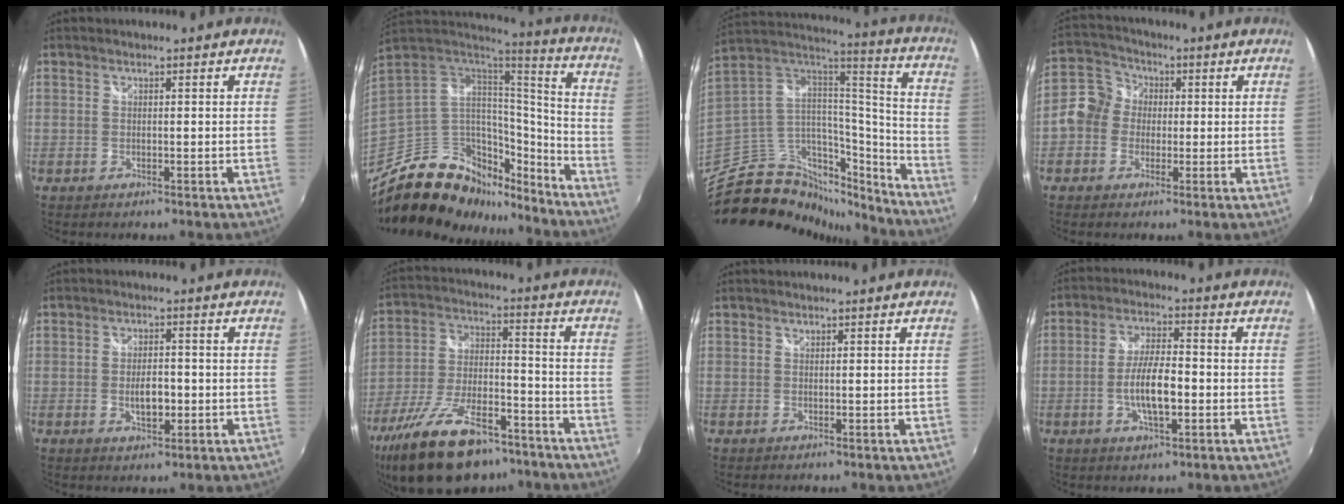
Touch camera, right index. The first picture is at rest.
{"total": 23.0, "force": [-15.4, 12.8, 11.4], "torque": [-0.222, 0.031, -0.237]}
{"total": 25.1, "force": [-19.3, 11.9, 10.8], "torque": [-0.199, 0.041, -0.304]}
{"total": 7.2, "force": [-1.3, 6.5, 2.6], "torque": [-0.057, 0.026, -0.041]}
{"total": 4.5, "force": [-0.9, 2.3, 3.7], "torque": [-0.069, -0.003, -0.012]}
{"total": 21.4, "force": [-14.9, 9.4, 12.2], "torque": [-0.243, -0.017, -0.242]}
{"total": 0.0}
{"total": 8.1, "force": [-2.0, 2.5, 7.4], "torque": [-0.144, -0.001, -0.034]}